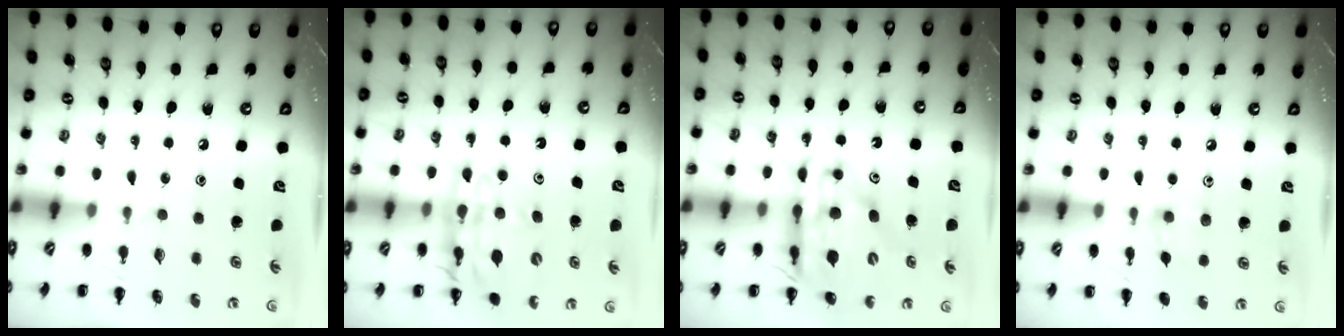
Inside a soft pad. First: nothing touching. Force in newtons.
{"total": 15.8, "press": 15.4, "slide": 3.8}
{"total": 16.4, "press": 15.9, "slide": 4.1}
{"total": 3.6, "press": 3.4, "slide": 1.3}